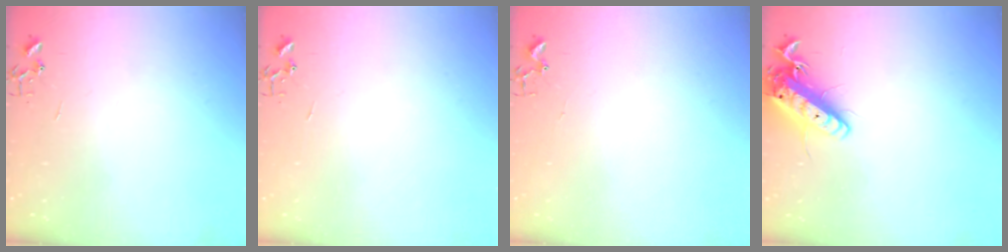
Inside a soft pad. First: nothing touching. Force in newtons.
{"total": 0.0}
{"total": 1.7, "press": 1.6, "slide": 0.2}
{"total": 13.5, "press": 13.3, "slide": 2.3}